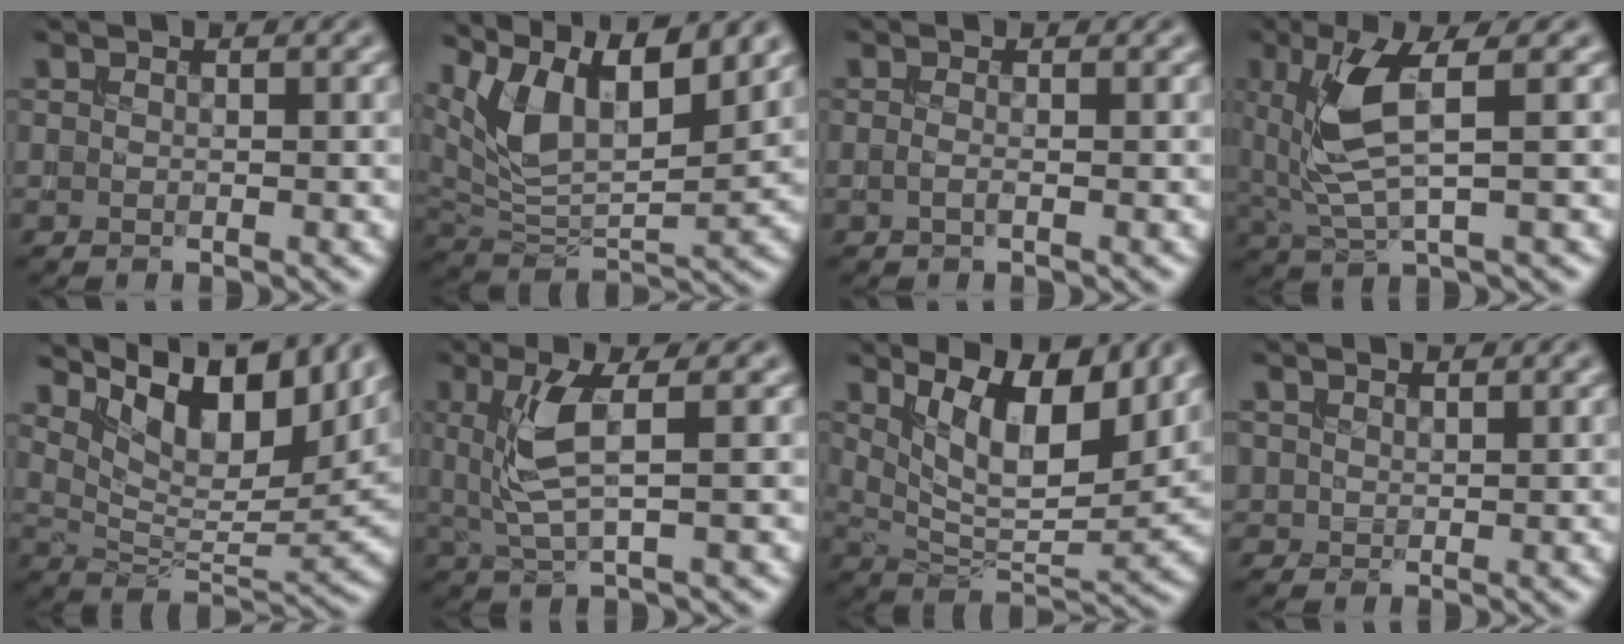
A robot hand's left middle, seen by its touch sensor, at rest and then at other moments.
{"total": 9.9, "force": [5.6, 3.8, 7.2], "torque": [-0.143, 0.002, 0.105]}
{"total": 0.7, "force": [-0.4, 0.1, 0.6], "torque": [-0.015, -0.005, -0.008]}
{"total": 5.4, "force": [1.2, 1.4, 5.0], "torque": [-0.118, -0.003, 0.030]}
{"total": 11.5, "force": [7.2, 4.7, 7.7], "torque": [-0.125, 0.005, 0.130]}
{"total": 4.1, "force": [0.9, 0.9, 3.9], "torque": [-0.090, -0.002, 0.023]}
{"total": 8.5, "force": [4.2, 3.5, 6.4], "torque": [-0.111, -0.008, 0.069]}
{"total": 0.9, "force": [0.8, 0.5, 0.1], "torque": [-0.004, -0.003, 0.017]}